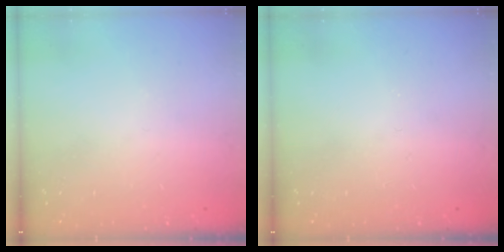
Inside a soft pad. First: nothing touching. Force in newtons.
{"total": 0.0}